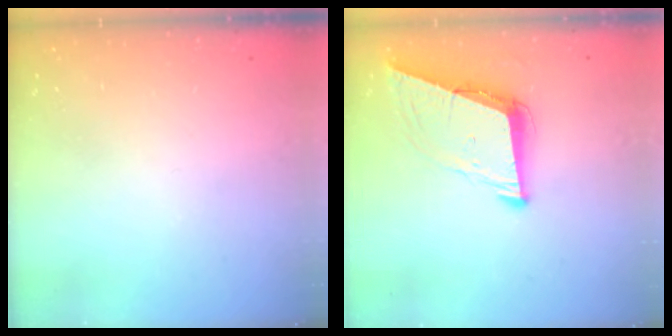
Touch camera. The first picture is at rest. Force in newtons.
{"total": 8.9, "press": 8.2, "slide": 3.5}